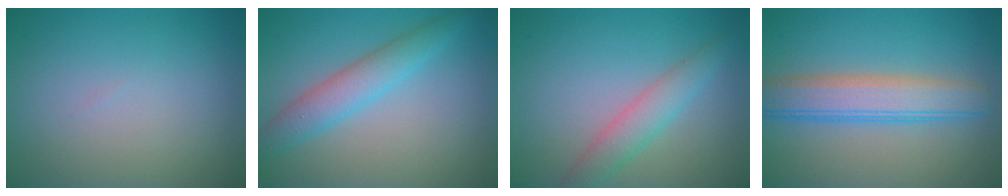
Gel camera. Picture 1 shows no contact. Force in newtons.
{"total": 3.6, "press": 3.6, "slide": 0.1}
{"total": 3.0, "press": 3.0, "slide": 0.1}
{"total": 5.5, "press": 5.5, "slide": 0.3}